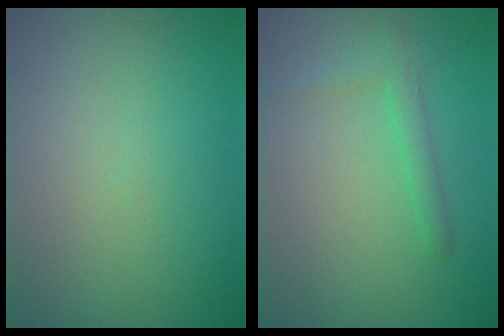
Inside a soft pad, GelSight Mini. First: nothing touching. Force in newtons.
{"total": 1.9, "press": 1.9, "slide": 0.1}